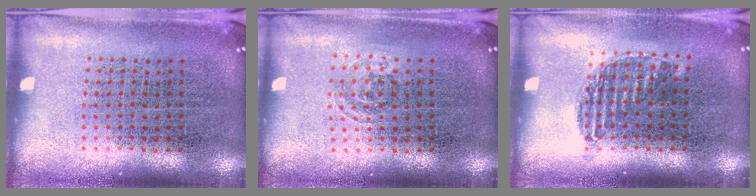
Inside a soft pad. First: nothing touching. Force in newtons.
{"total": 0.7, "press": 0.5, "slide": 0.5}
{"total": 0.9, "press": 0.8, "slide": 0.5}